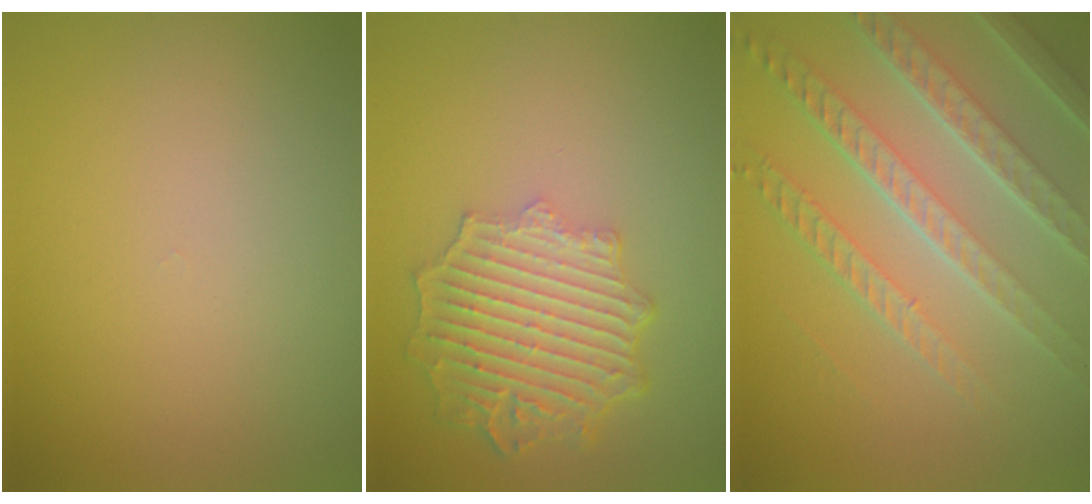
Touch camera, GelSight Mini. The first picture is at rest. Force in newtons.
{"total": 6.6, "press": 5.1, "slide": 4.1}
{"total": 7.7, "press": 5.4, "slide": 5.5}